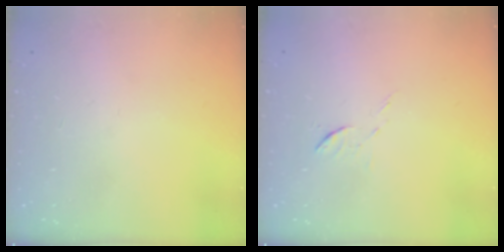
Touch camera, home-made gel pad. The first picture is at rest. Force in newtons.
{"total": 5.3, "press": 5.3, "slide": 0.6}